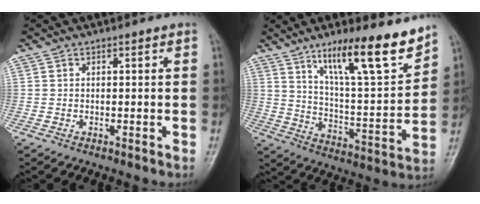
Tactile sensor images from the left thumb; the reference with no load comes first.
{"total": 16.9, "force": [11.8, 3.2, 11.7], "torque": [-0.167, -0.074, 0.202]}